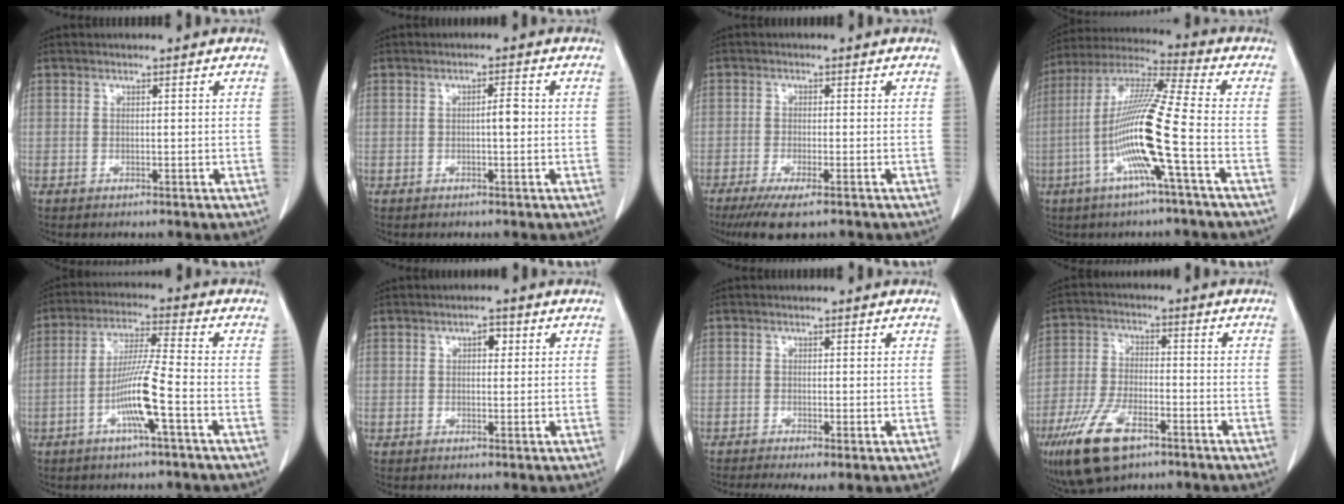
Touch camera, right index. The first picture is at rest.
{"total": 2.0, "force": [-0.1, 0.3, 1.9], "torque": [-0.031, 0.003, -0.003]}
{"total": 6.0, "force": [-4.2, 0.8, 4.3], "torque": [-0.072, -0.015, -0.065]}
{"total": 14.4, "force": [-4.2, -1.0, 13.8], "torque": [-0.277, 0.000, -0.091]}
{"total": 8.7, "force": [-3.2, -0.5, 8.1], "torque": [-0.160, -0.002, -0.062]}
{"total": 1.9, "force": [0.6, 1.0, 1.4], "torque": [-0.020, 0.007, 0.009]}
{"total": 3.8, "force": [-2.2, 0.9, 3.0], "torque": [-0.051, -0.014, -0.038]}
{"total": 11.8, "force": [-7.0, 4.7, 8.3], "torque": [-0.173, -0.012, -0.124]}